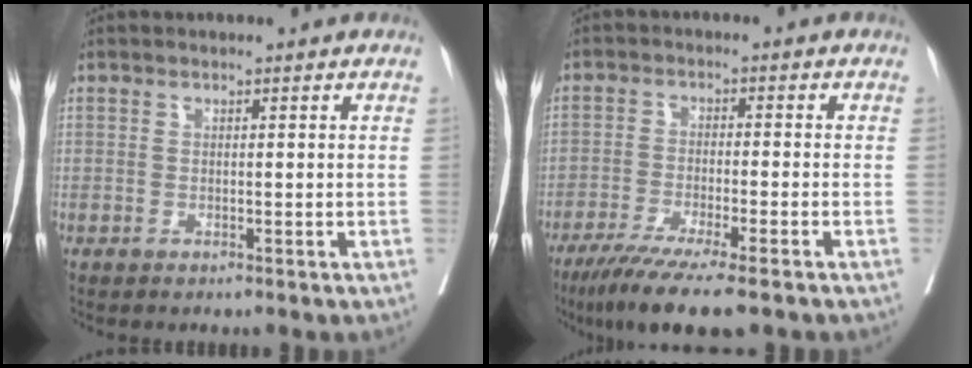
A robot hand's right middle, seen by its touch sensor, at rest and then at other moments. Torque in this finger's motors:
{"motor_torque": [1.07, -1.07, 0.21, 0.05]}